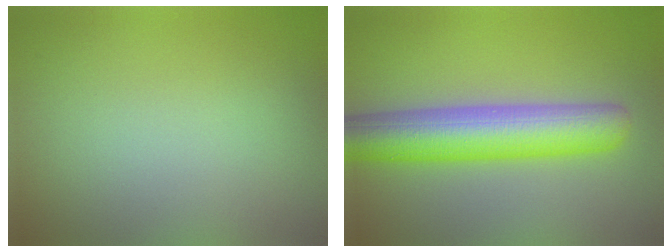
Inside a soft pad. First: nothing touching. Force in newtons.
{"total": 8.1, "press": 8.1, "slide": 0.3}